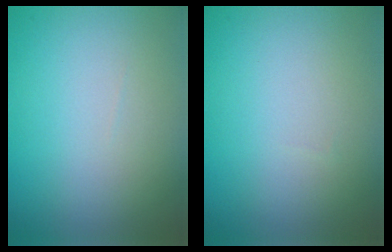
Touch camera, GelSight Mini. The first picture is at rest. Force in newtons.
{"total": 0.0}